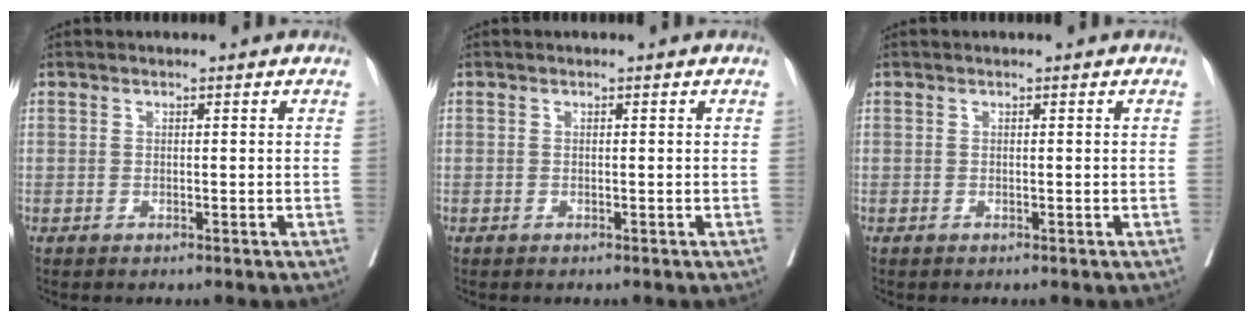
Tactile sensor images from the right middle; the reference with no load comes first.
{"total": 0.6, "force": [-0.1, 0.6, -0.1], "torque": [0.008, 0.007, -0.006]}
{"total": 0.0}